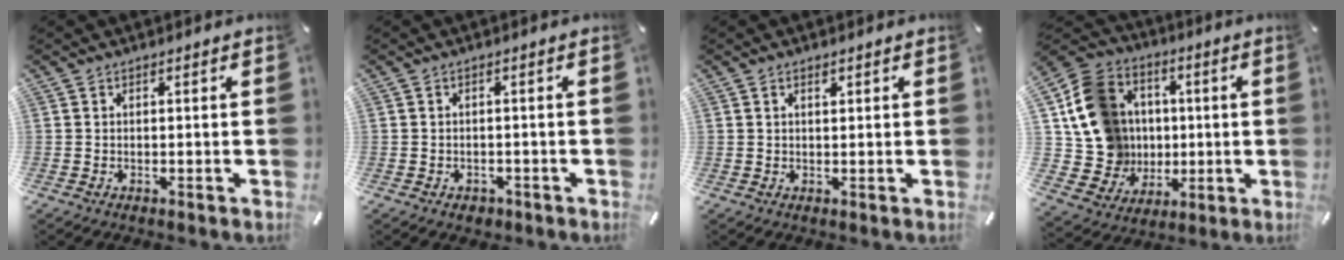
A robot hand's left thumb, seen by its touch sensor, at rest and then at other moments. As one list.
[{"total": 1.8, "force": [-0.8, 1.4, 0.6], "torque": [-0.011, 0.004, -0.018]}, {"total": 1.2, "force": [0.6, 0.6, 0.9], "torque": [-0.019, 0.002, 0.010]}, {"total": 15.9, "force": [1.7, 14.8, 5.5], "torque": [-0.095, 0.004, 0.047]}]